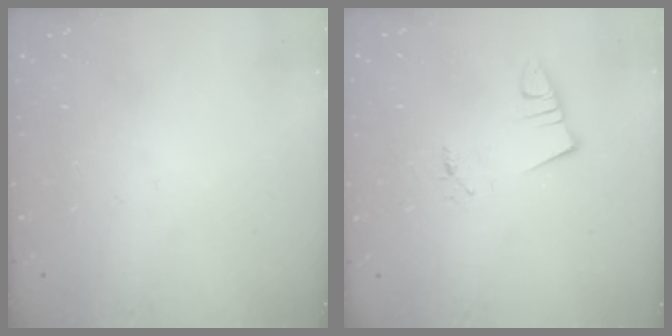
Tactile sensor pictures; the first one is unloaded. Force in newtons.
{"total": 1.0, "press": 1.0, "slide": 0.0}